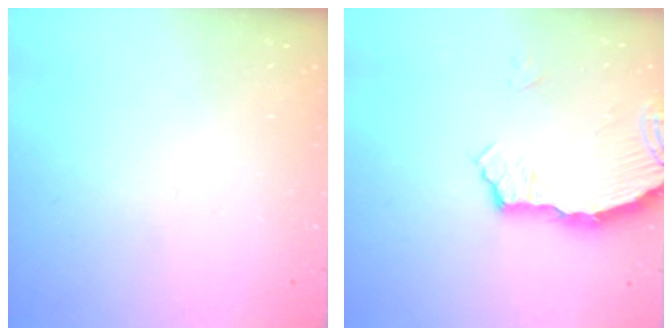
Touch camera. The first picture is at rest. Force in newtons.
{"total": 3.4, "press": 3.3, "slide": 0.4}